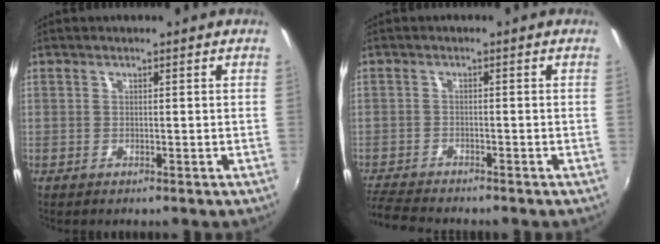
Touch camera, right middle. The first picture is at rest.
{"total": 6.1, "force": [-5.9, 0.6, 1.7], "torque": [-0.059, -0.025, -0.110]}